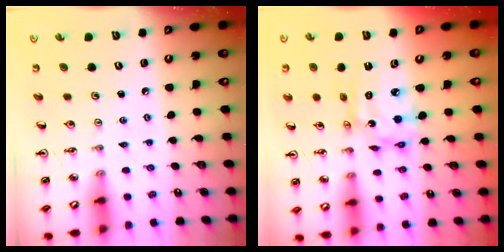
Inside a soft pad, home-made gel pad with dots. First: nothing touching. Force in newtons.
{"total": 12.5, "press": 12.5, "slide": 1.2}